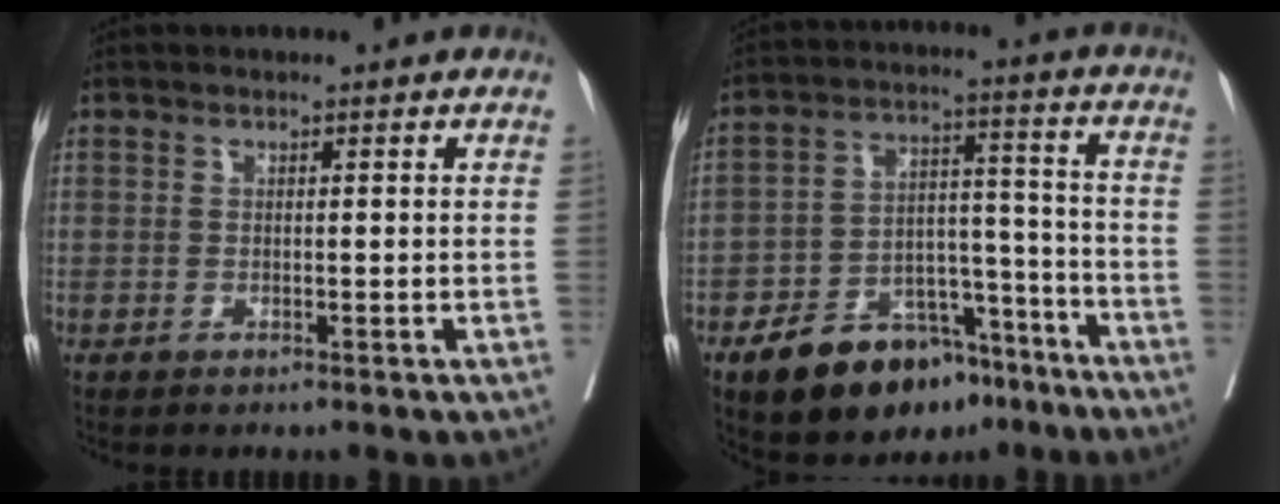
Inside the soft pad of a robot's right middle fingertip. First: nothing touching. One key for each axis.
{"total": 13.4, "fx": -9.3, "fy": 6.8, "fz": 6.8, "tx": -0.100, "ty": 0.024, "tz": -0.145}